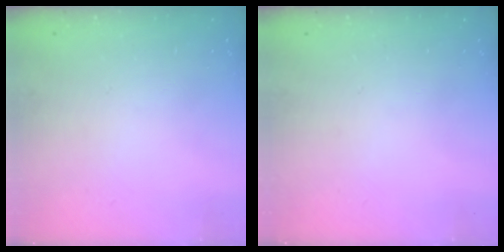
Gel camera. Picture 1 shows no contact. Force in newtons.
{"total": 0.0}